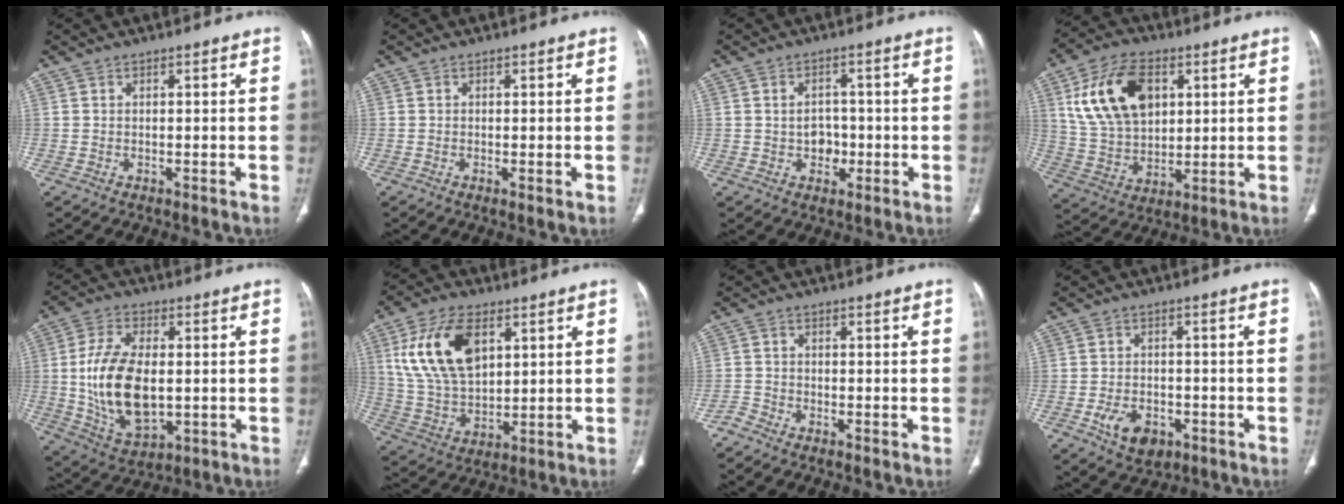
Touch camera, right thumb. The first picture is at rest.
{"total": 0.8, "force": [-0.2, 0.2, 0.7], "torque": [-0.019, -0.004, -0.004]}
{"total": 4.4, "force": [-0.8, 3.6, 2.4], "torque": [-0.013, 0.010, -0.010]}
{"total": 17.1, "force": [5.8, 10.9, 11.9], "torque": [-0.198, -0.010, 0.116]}
{"total": 16.4, "force": [-0.3, 9.1, 13.6], "torque": [-0.256, -0.008, 0.008]}
{"total": 16.4, "force": [5.8, 9.4, 12.1], "torque": [-0.217, -0.015, 0.120]}
{"total": 1.7, "force": [-1.7, 0.4, 0.2], "torque": [-0.005, -0.003, -0.039]}
{"total": 7.1, "force": [-2.9, 4.8, 4.4], "torque": [-0.065, 0.014, -0.039]}